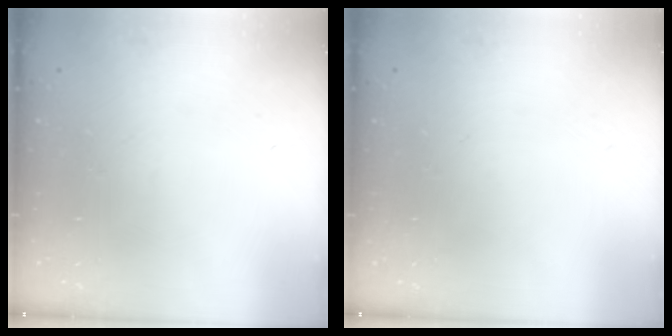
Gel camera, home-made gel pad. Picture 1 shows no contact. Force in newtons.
{"total": 0.0}